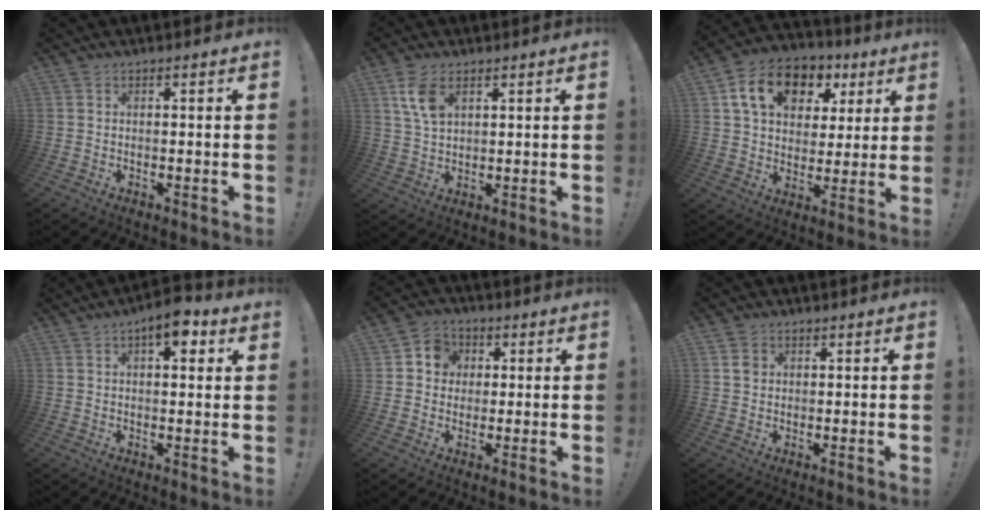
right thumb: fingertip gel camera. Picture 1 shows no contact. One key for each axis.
{"total": 7.4, "fx": 3.5, "fy": 4.1, "fz": 5.2, "tx": -0.098, "ty": -0.012, "tz": 0.065}
{"total": 16.0, "fx": 6.9, "fy": 11.5, "fz": 8.7, "tx": -0.132, "ty": -0.019, "tz": 0.129}
{"total": 6.8, "fx": 3.5, "fy": 2.8, "fz": 5.2, "tx": -0.058, "ty": -0.016, "tz": 0.052}
{"total": 7.0, "fx": 1.1, "fy": 6.5, "fz": 2.3, "tx": -0.028, "ty": 0.002, "tz": 0.022}
{"total": 2.5, "fx": 1.1, "fy": 2.1, "fz": 0.6, "tx": 0.008, "ty": -0.006, "tz": 0.018}